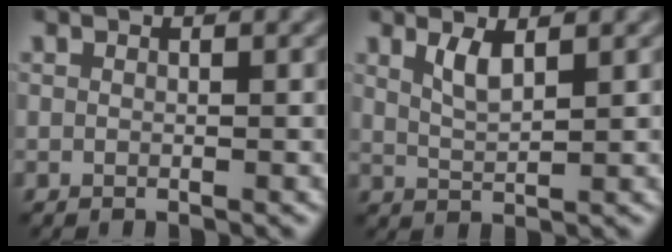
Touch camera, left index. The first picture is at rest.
{"total": 2.1, "force": [1.2, 0.6, 1.7], "torque": [-0.036, -0.008, 0.024]}